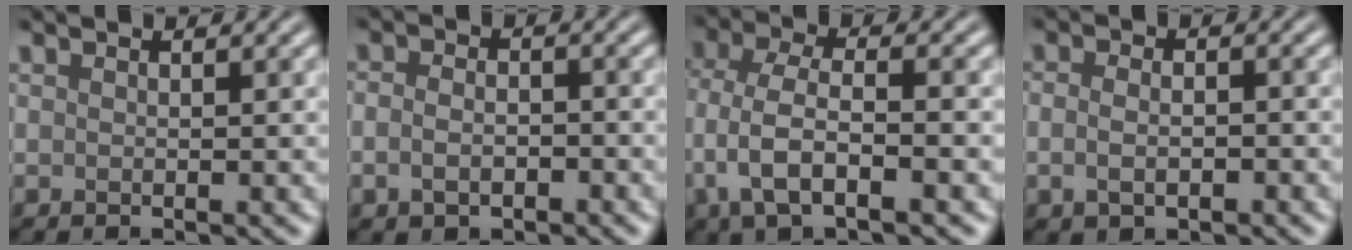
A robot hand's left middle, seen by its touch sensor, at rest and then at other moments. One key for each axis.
{"total": 2.8, "fx": -1.0, "fy": 1.9, "fz": 1.8, "tx": -0.024, "ty": -0.001, "tz": -0.025}
{"total": 5.9, "fx": -2.3, "fy": 2.5, "fz": 4.9, "tx": -0.104, "ty": 0.000, "tz": -0.050}
{"total": 3.2, "fx": -0.7, "fy": 2.1, "fz": 2.3, "tx": -0.030, "ty": 0.003, "tz": -0.015}